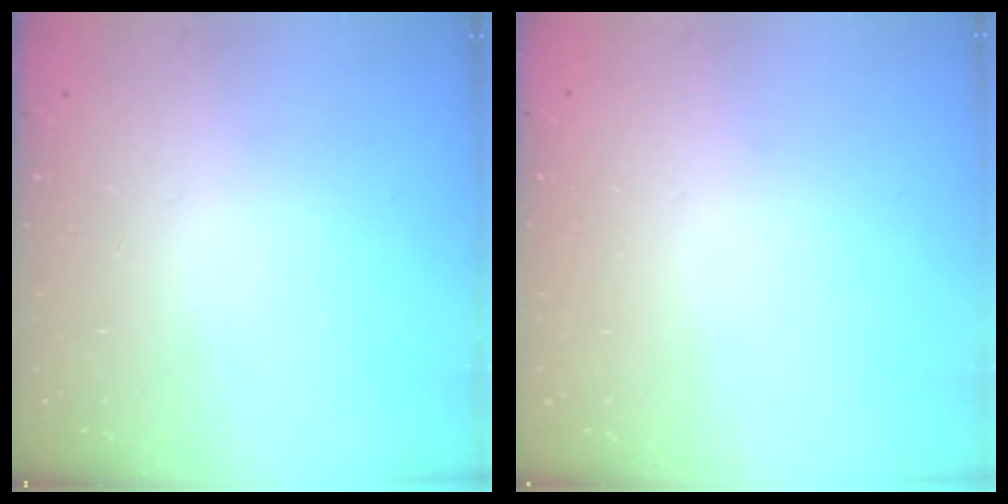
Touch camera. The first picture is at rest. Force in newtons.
{"total": 0.0}